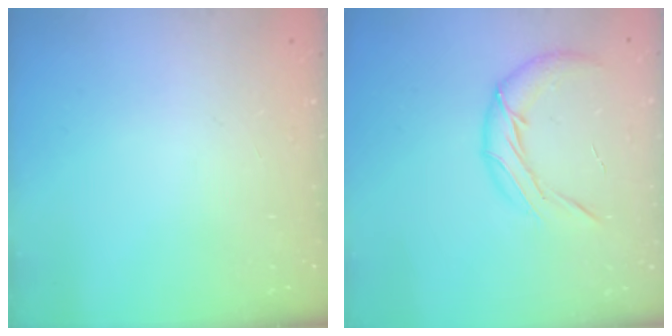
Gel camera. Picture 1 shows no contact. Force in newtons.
{"total": 11.2, "press": 10.9, "slide": 2.4}